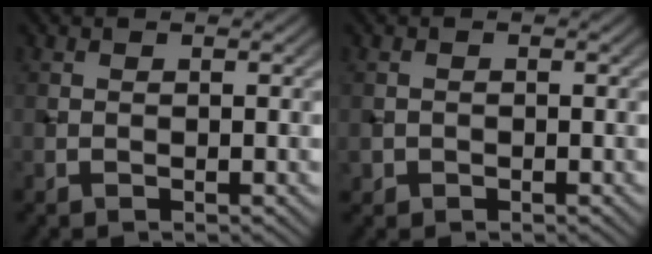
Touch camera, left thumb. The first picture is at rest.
{"total": 1.0, "force": [-0.4, 0.9, 0.1], "torque": [0.000, -0.006, -0.010]}